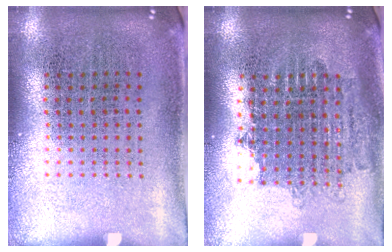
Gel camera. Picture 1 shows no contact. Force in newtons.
{"total": 1.8, "press": 1.5, "slide": 1.0}